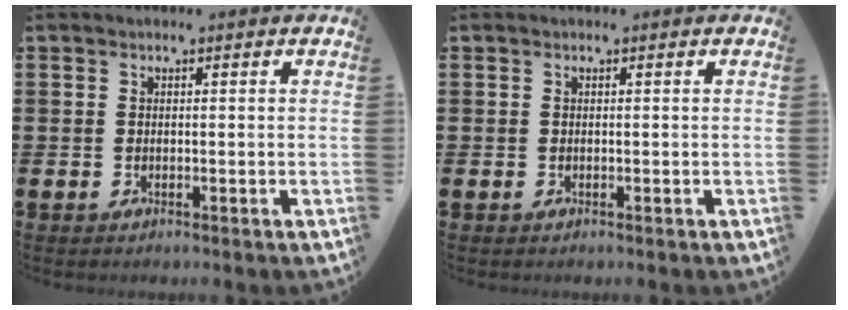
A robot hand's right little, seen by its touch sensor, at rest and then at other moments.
{"total": 0.0}